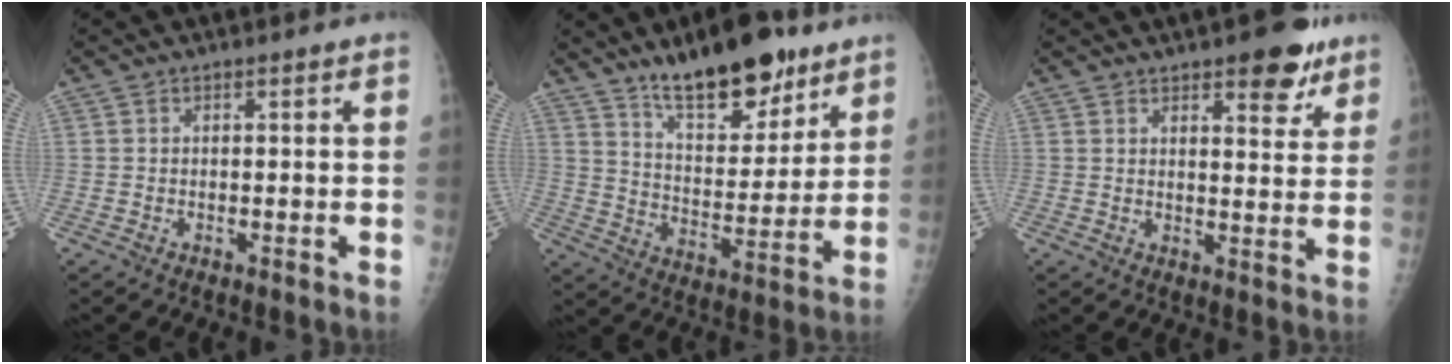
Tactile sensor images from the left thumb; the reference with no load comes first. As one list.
[{"total": 17.2, "force": [12.4, 6.5, 10.0], "torque": [-0.109, -0.077, 0.205]}, {"total": 8.5, "force": [5.5, 3.2, 5.6], "torque": [-0.045, -0.027, 0.071]}]